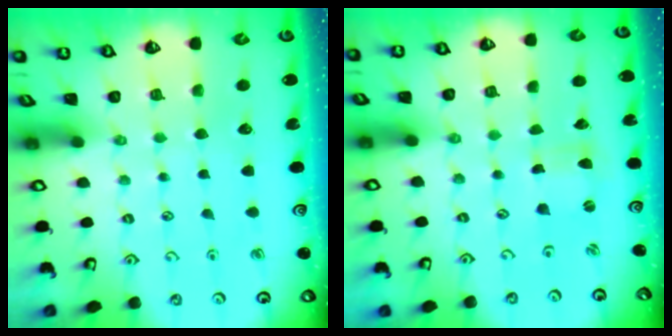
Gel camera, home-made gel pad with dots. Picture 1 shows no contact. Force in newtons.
{"total": 0.0}